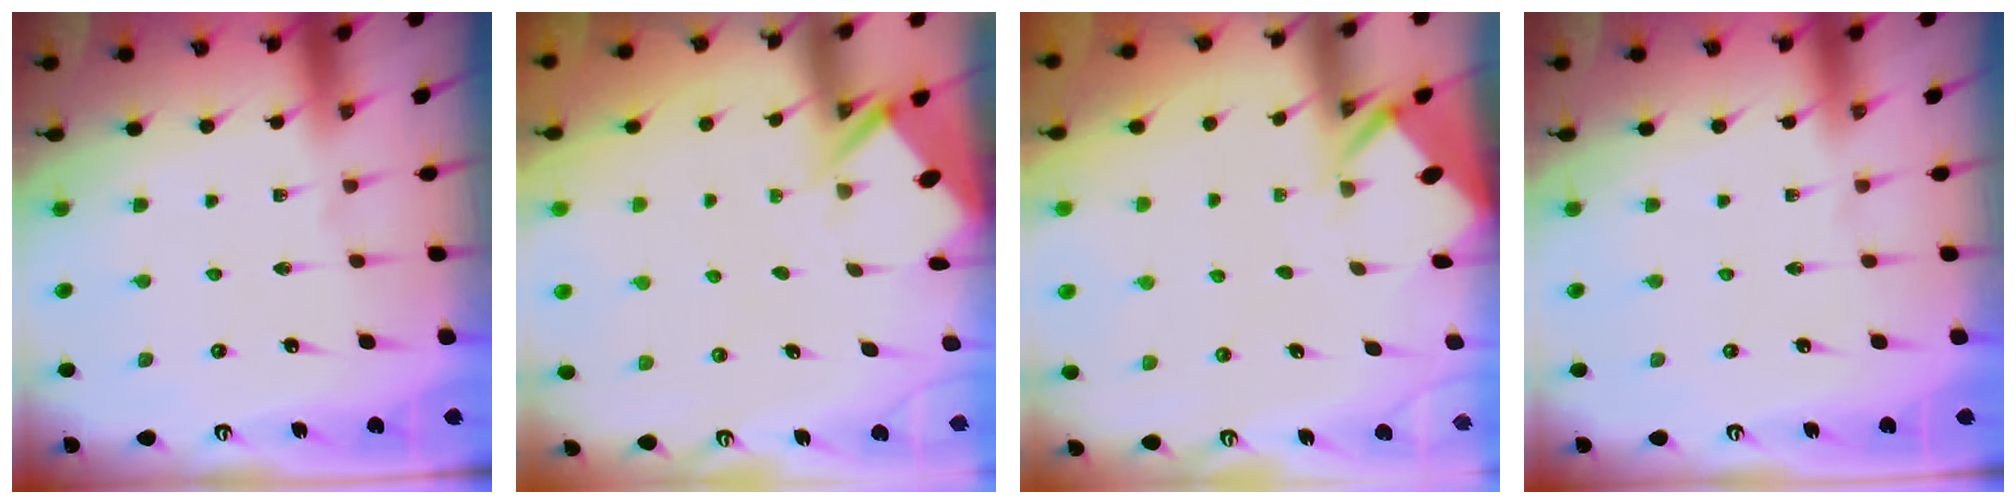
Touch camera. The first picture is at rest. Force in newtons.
{"total": 2.9, "press": 2.9, "slide": 0.3}
{"total": 2.8, "press": 2.8, "slide": 0.2}
{"total": 0.0}